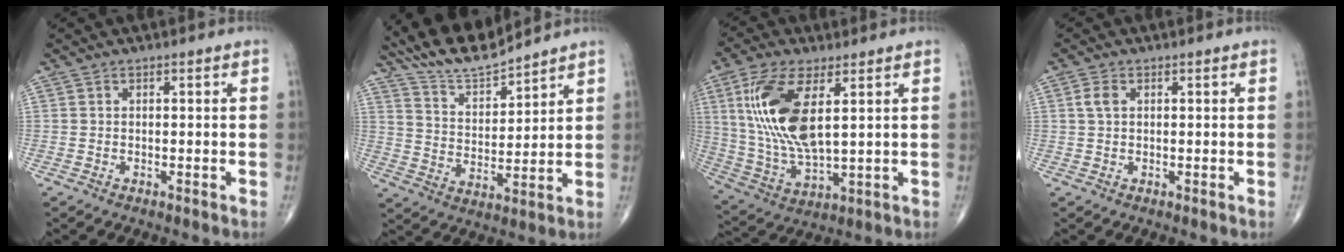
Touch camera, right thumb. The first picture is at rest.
{"total": 10.0, "force": [9.7, 1.1, 2.3], "torque": [-0.036, -0.054, 0.193]}
{"total": 16.5, "force": [4.5, 6.7, 14.4], "torque": [-0.307, -0.018, 0.095]}
{"total": 2.2, "force": [0.6, 1.4, 1.6], "torque": [-0.037, 0.006, 0.012]}